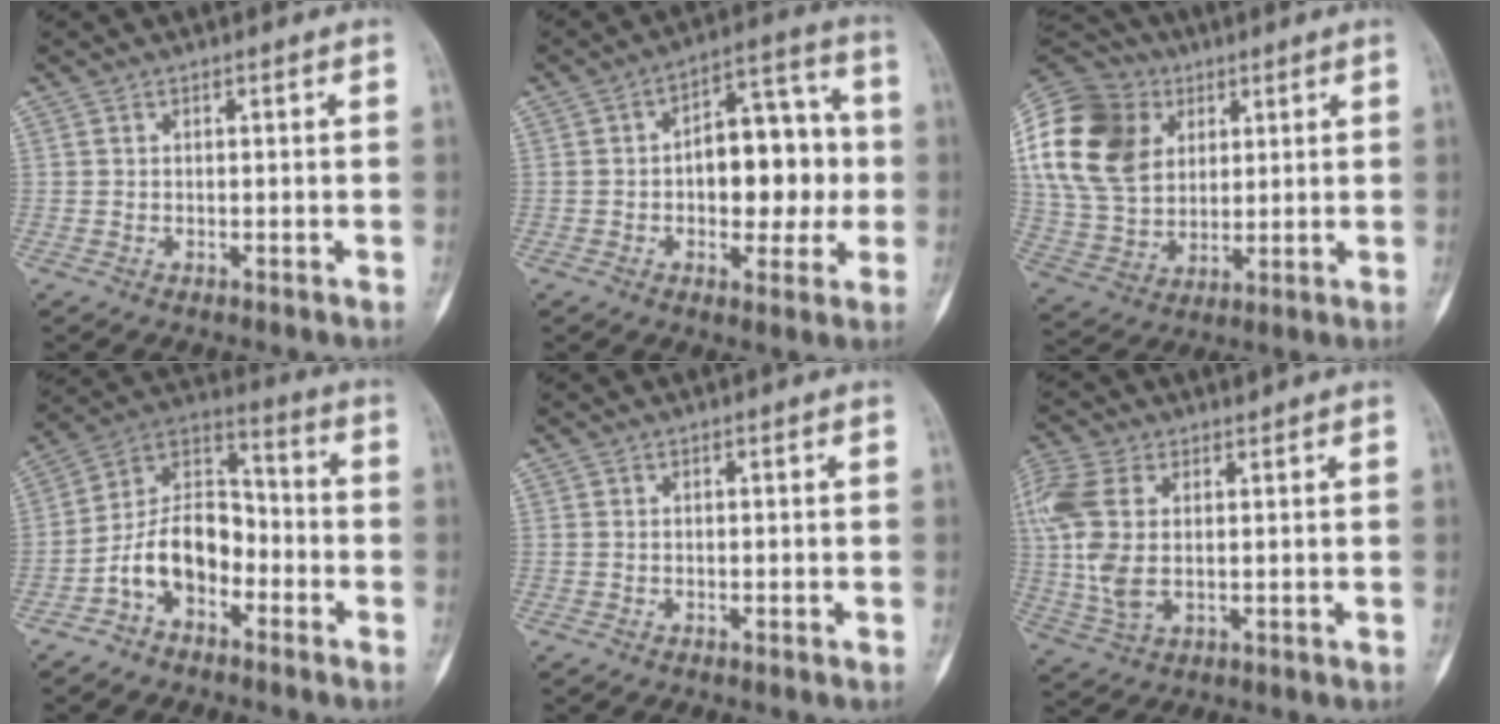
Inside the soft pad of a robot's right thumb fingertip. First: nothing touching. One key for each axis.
{"total": 15.1, "fx": -0.5, "fy": 8.8, "fz": 12.3, "tx": -0.121, "ty": 0.036, "tz": -0.009}
{"total": 24.5, "fx": 7.6, "fy": 18.3, "fz": 14.4, "tx": -0.292, "ty": 0.022, "tz": 0.147}
{"total": 12.0, "fx": -4.9, "fy": 7.7, "fz": 7.8, "tx": -0.122, "ty": 0.065, "tz": -0.099}
{"total": 0.0}
{"total": 11.4, "fx": 2.6, "fy": 6.3, "fz": 9.1, "tx": -0.239, "ty": 0.007, "tz": 0.057}